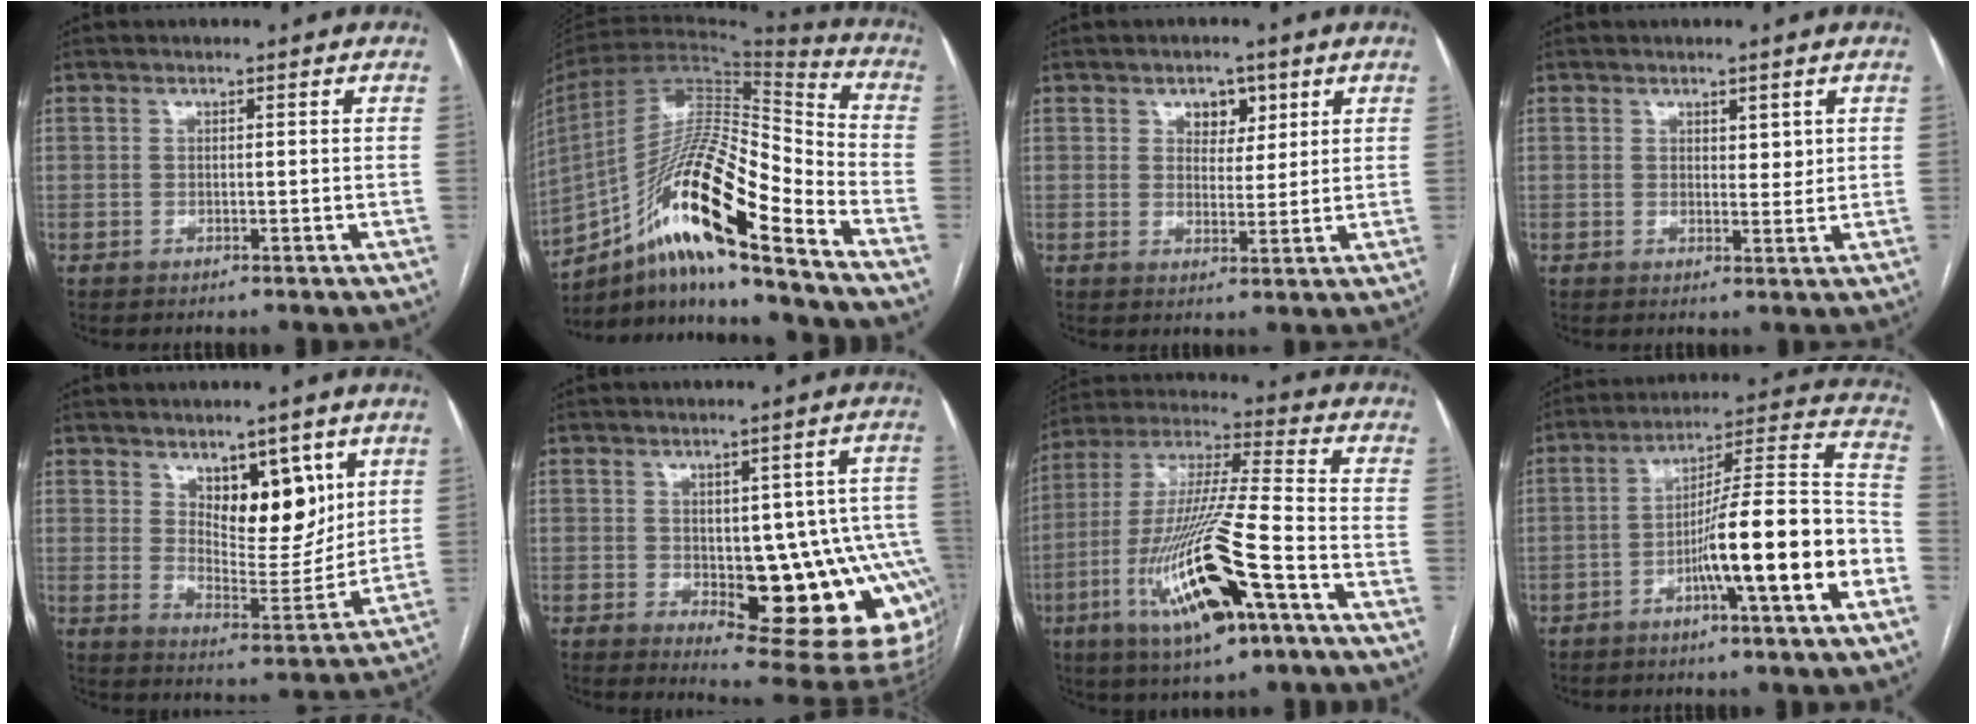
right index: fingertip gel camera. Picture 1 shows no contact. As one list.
[{"total": 21.1, "force": [-12.5, 2.3, 16.8], "torque": [-0.313, 0.000, -0.222]}, {"total": 4.2, "force": [2.2, 2.8, 2.2], "torque": [-0.026, 0.006, 0.035]}, {"total": 2.4, "force": [1.1, 1.1, 1.8], "torque": [-0.022, -0.006, 0.017]}, {"total": 10.7, "force": [5.1, 4.5, 8.3], "torque": [-0.122, -0.008, 0.092]}, {"total": 17.8, "force": [-3.2, 6.3, 16.3], "torque": [-0.128, 0.014, -0.015]}, {"total": 20.3, "force": [-8.5, 2.6, 18.2], "torque": [-0.379, -0.027, -0.149]}, {"total": 16.0, "force": [-6.1, 0.5, 14.8], "torque": [-0.220, 0.016, -0.097]}]